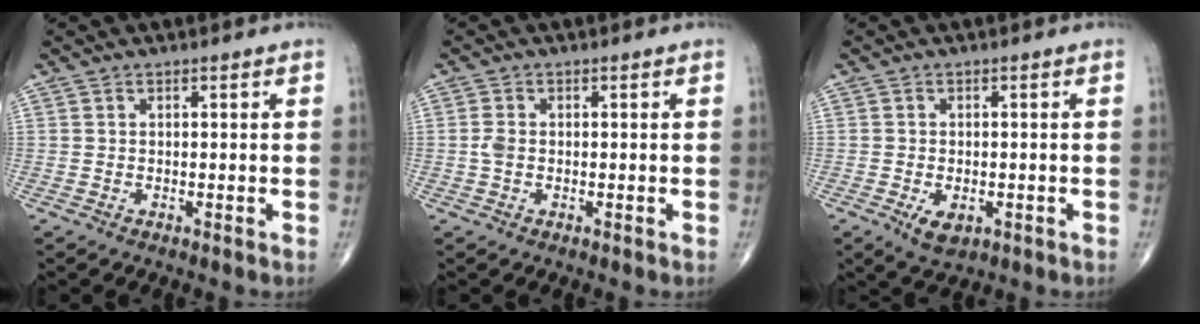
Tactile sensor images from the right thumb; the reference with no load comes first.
{"total": 1.8, "force": [-0.2, 1.2, 1.4], "torque": [-0.035, 0.002, -0.007]}
{"total": 4.0, "force": [-1.6, 2.3, 2.9], "torque": [-0.043, -0.002, -0.018]}